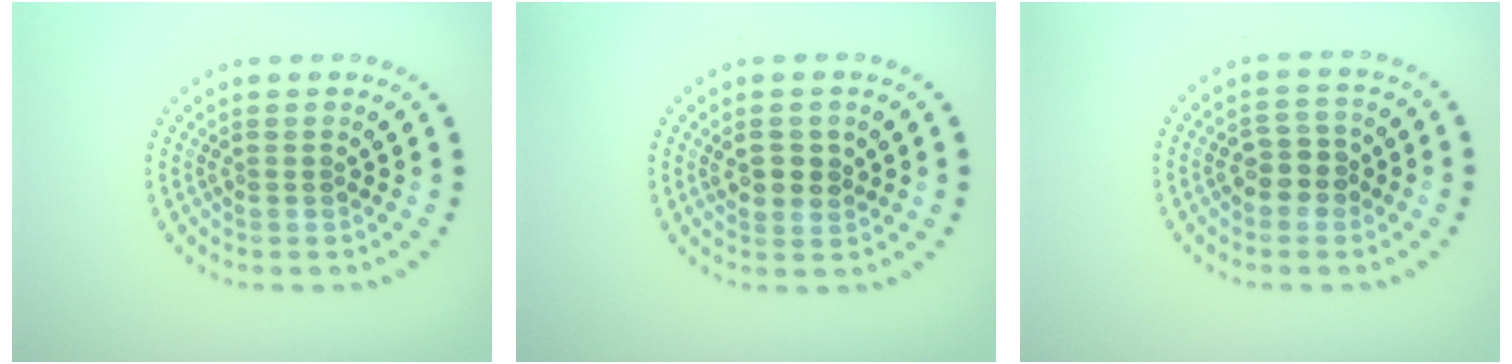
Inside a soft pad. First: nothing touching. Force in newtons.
{"total": 1.9, "press": 1.9, "slide": 0.5}
{"total": 2.6, "press": 2.6, "slide": 0.4}